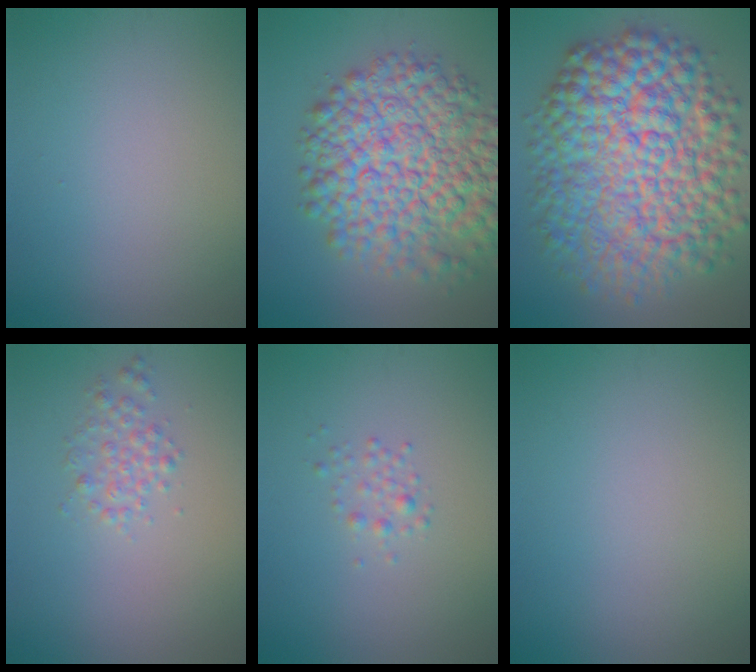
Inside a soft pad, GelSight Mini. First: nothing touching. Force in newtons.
{"total": 12.0, "press": 12.0, "slide": 0.3}
{"total": 14.5, "press": 14.5, "slide": 0.1}
{"total": 1.8, "press": 1.8, "slide": 0.0}
{"total": 1.2, "press": 1.2, "slide": 0.0}
{"total": 0.0}